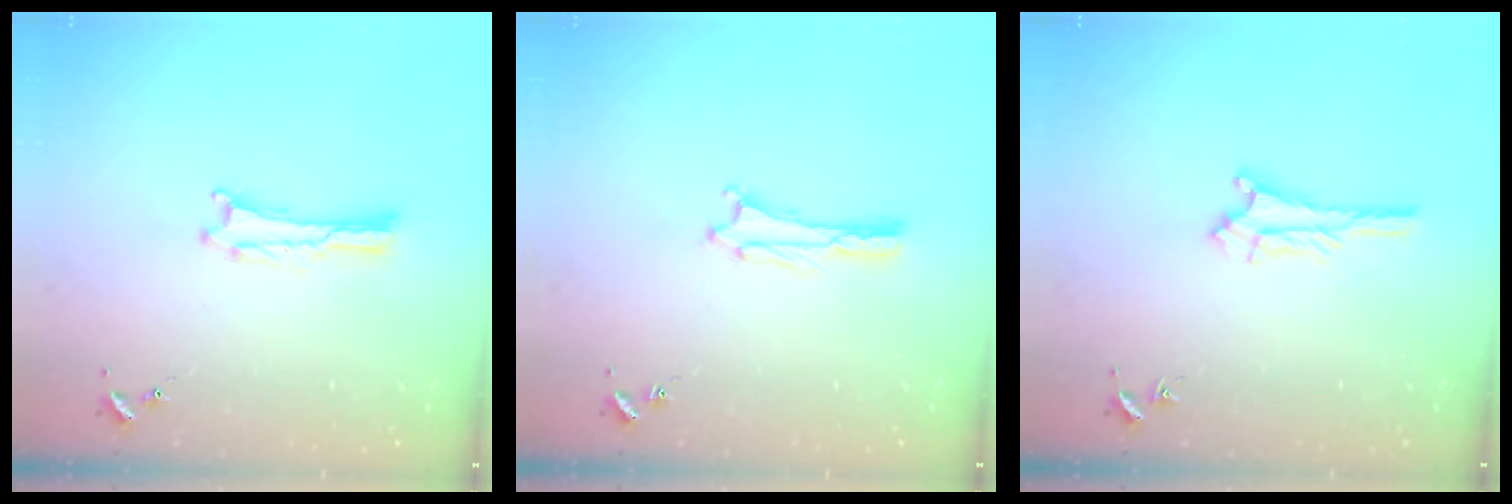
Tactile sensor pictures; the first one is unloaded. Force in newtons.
{"total": 1.6, "press": 1.6, "slide": 0.2}
{"total": 2.3, "press": 2.2, "slide": 0.2}